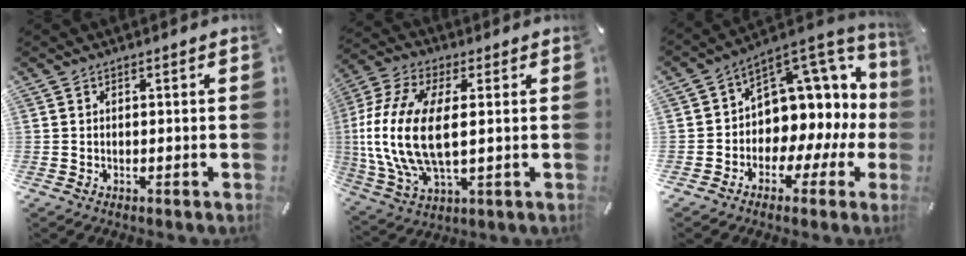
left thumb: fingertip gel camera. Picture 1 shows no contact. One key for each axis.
{"total": 16.5, "fx": 1.3, "fy": 8.3, "fz": 14.2, "tx": -0.323, "ty": -0.012, "tz": 0.024}
{"total": 10.3, "fx": 3.2, "fy": 8.1, "fz": 5.4, "tx": -0.069, "ty": -0.060, "tz": 0.049}